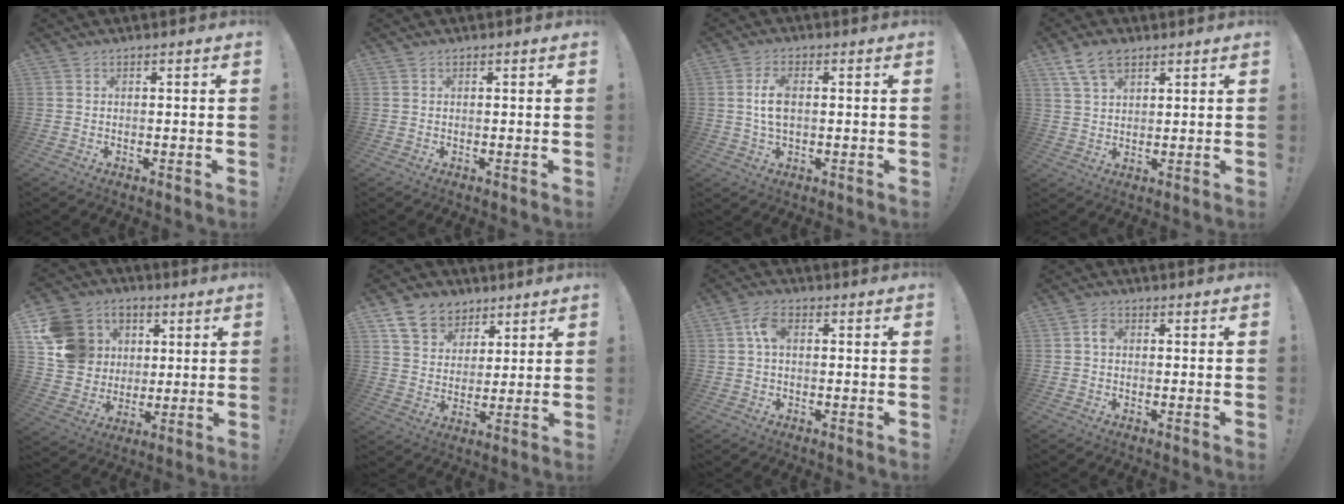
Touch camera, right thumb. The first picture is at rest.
{"total": 0.0}
{"total": 5.9, "force": [0.5, 3.1, 5.0], "torque": [-0.089, -0.001, 0.003]}
{"total": 8.0, "force": [5.1, 4.4, 4.3], "torque": [-0.081, -0.010, 0.099]}
{"total": 16.7, "force": [4.0, 15.2, 5.5], "torque": [-0.076, -0.002, 0.108]}
{"total": 10.6, "force": [6.7, 7.7, 2.9], "torque": [-0.047, -0.041, 0.133]}
{"total": 5.1, "force": [0.9, 2.7, 4.2], "torque": [-0.076, 0.011, 0.016]}
{"total": 2.3, "force": [0.1, 1.5, 1.7], "torque": [-0.029, 0.006, -0.001]}